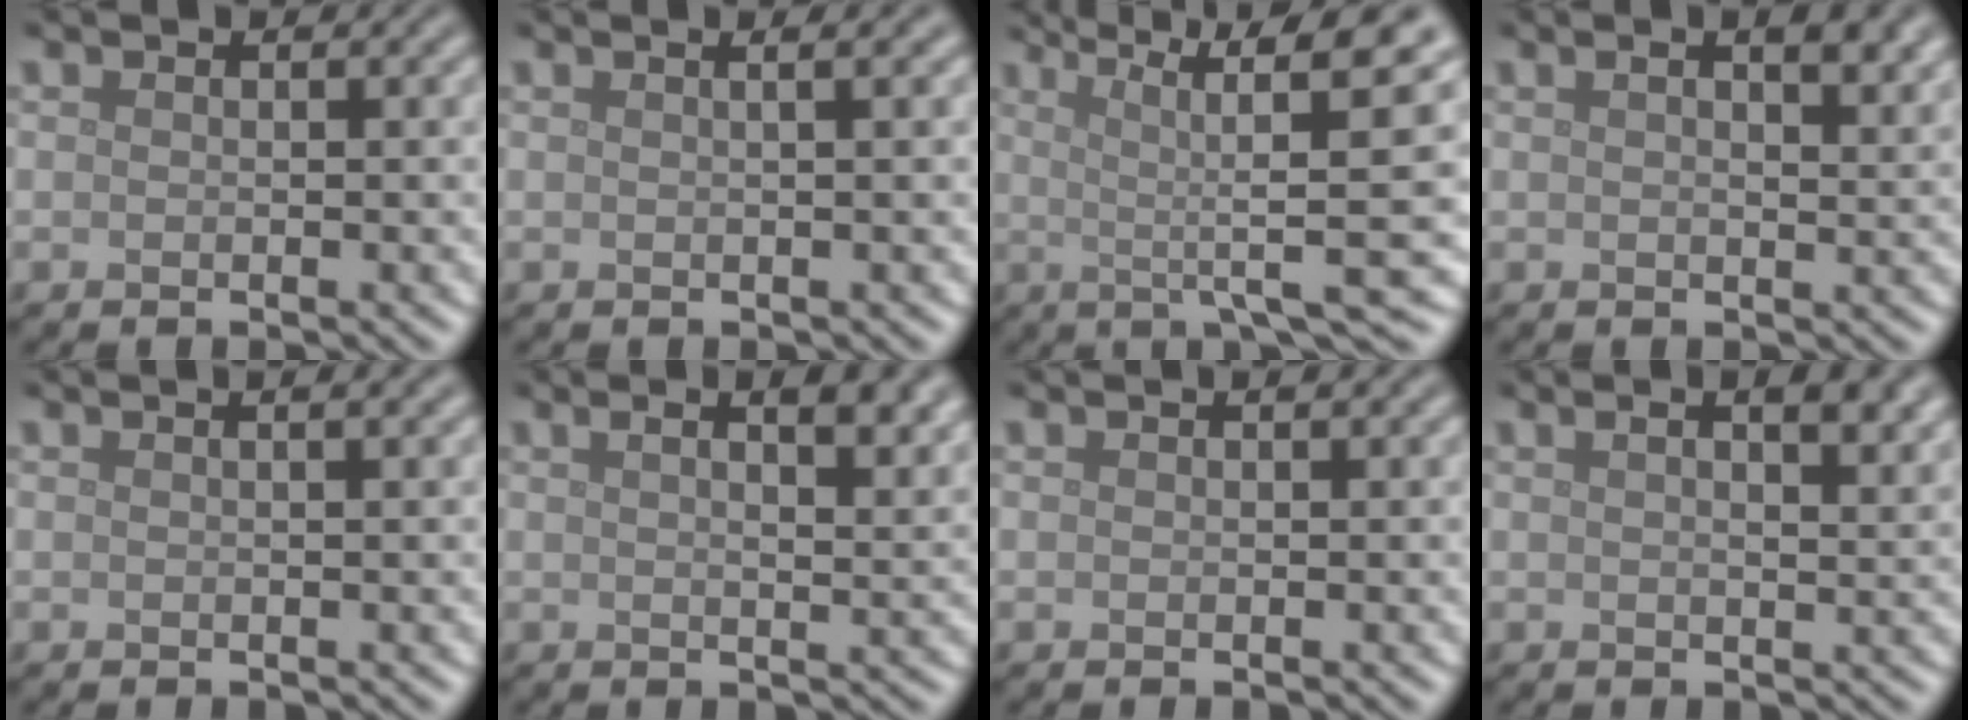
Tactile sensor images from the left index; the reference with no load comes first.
{"total": 3.5, "force": [1.3, 1.6, 2.7], "torque": [-0.012, 0.015, -0.017]}
{"total": 9.8, "force": [1.9, 1.4, 9.5], "torque": [-0.135, 0.020, 0.035]}
{"total": 4.1, "force": [2.0, 1.4, 3.3], "torque": [-0.028, 0.010, 0.014]}
{"total": 2.1, "force": [1.0, 0.8, 1.6], "torque": [-0.014, 0.002, -0.002]}
{"total": 6.5, "force": [3.2, 2.3, 5.2], "torque": [-0.040, 0.027, 0.018]}
{"total": 0.8, "force": [0.4, 0.2, 0.6], "torque": [-0.005, 0.006, 0.006]}
{"total": 5.0, "force": [2.5, 1.9, 3.9], "torque": [-0.029, 0.021, 0.012]}